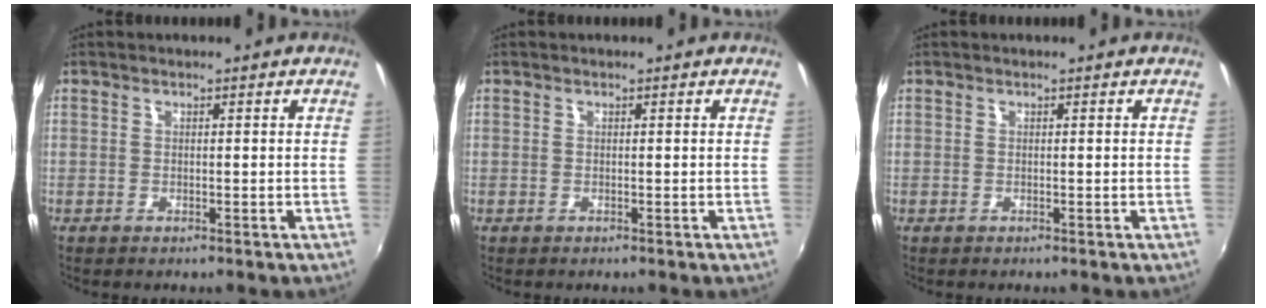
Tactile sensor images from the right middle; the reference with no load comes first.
{"total": 0.0}
{"total": 0.0}